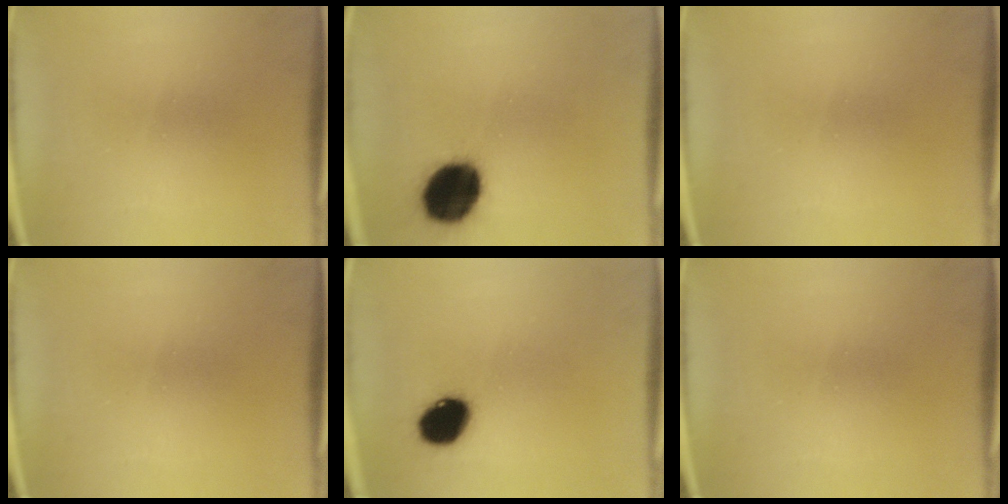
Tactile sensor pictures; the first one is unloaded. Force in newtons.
{"total": 15.5}
{"total": 0.0}
{"total": 0.0}
{"total": 8.9}
{"total": 0.0}